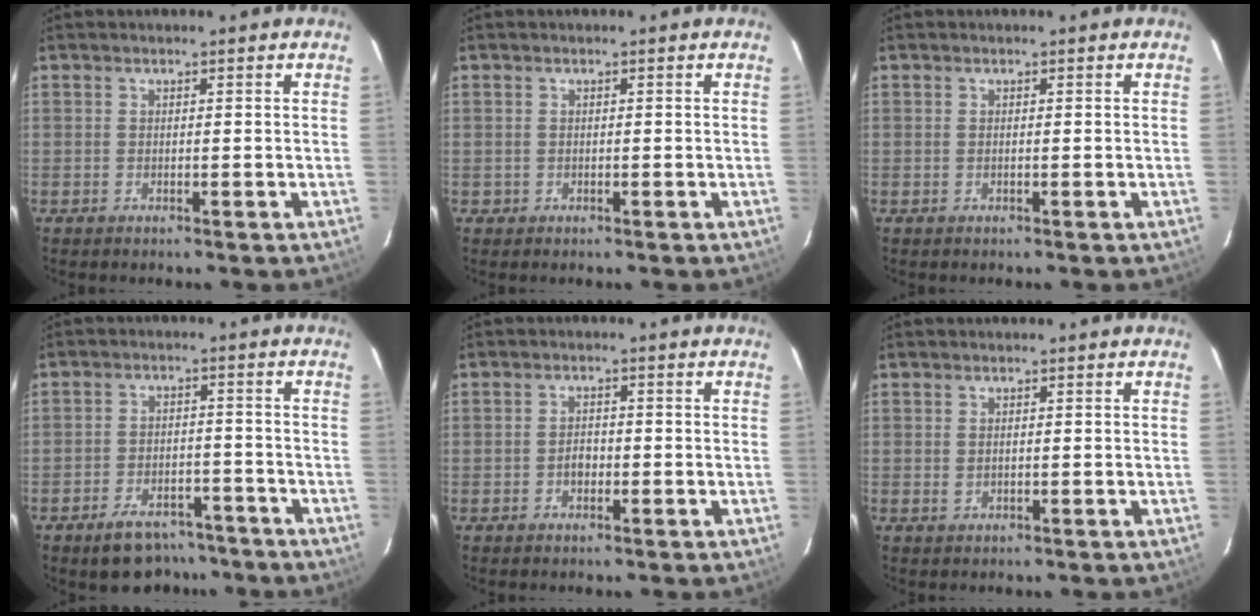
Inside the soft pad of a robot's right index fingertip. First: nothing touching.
{"total": 1.2, "force": [-0.3, 1.2, 0.0], "torque": [0.000, 0.004, -0.001]}
{"total": 0.0}
{"total": 9.2, "force": [-7.0, 4.8, 3.5], "torque": [-0.082, 0.020, -0.093]}
{"total": 2.1, "force": [-0.8, 1.6, 1.0], "torque": [-0.019, 0.005, -0.013]}
{"total": 0.7, "force": [0.1, 0.6, 0.4], "torque": [-0.010, -0.001, 0.004]}